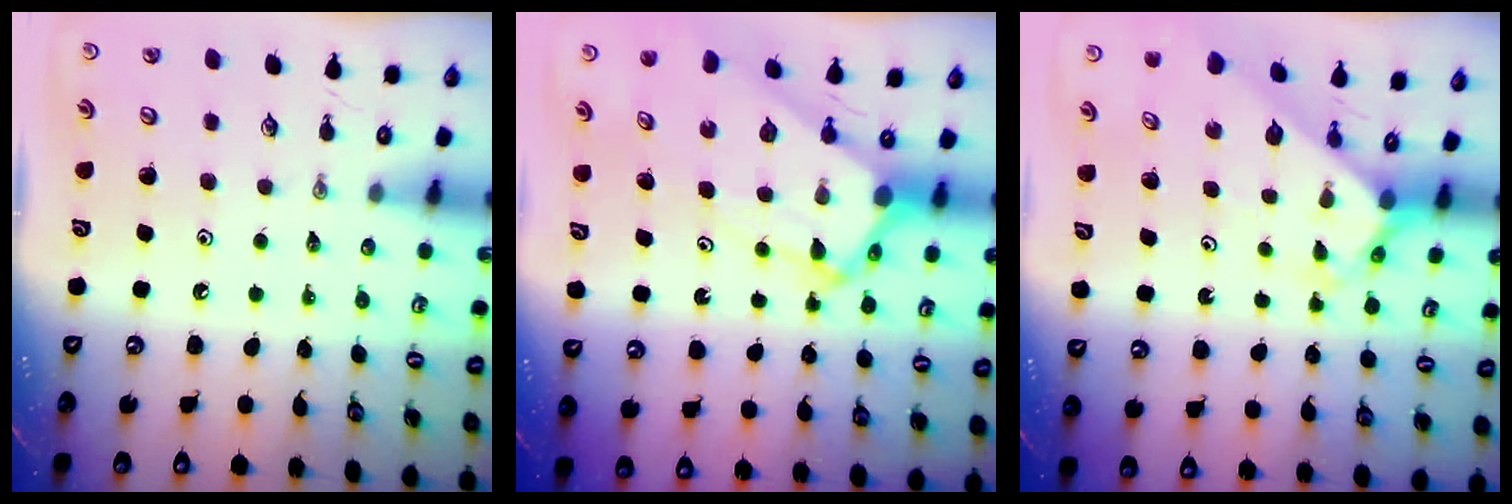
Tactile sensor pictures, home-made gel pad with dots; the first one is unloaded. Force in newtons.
{"total": 7.0, "press": 7.0, "slide": 0.7}
{"total": 2.7, "press": 2.7, "slide": 0.2}